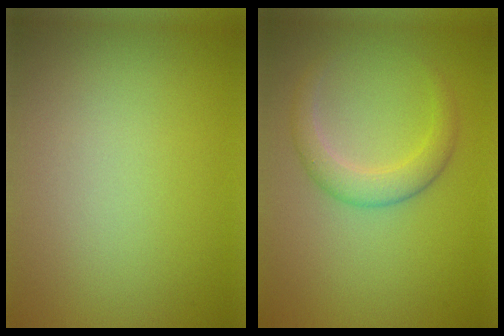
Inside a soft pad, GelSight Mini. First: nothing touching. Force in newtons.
{"total": 2.7, "press": 2.7, "slide": 0.2}